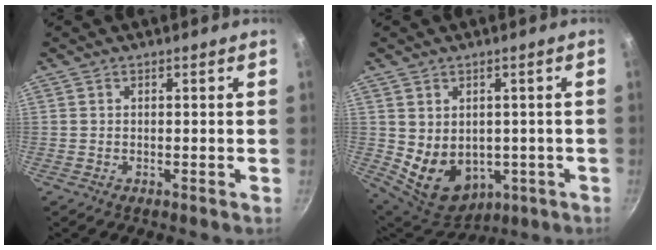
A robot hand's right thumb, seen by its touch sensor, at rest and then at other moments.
{"total": 11.6, "force": [-0.8, 9.0, 7.3], "torque": [-0.097, -0.017, 0.018]}